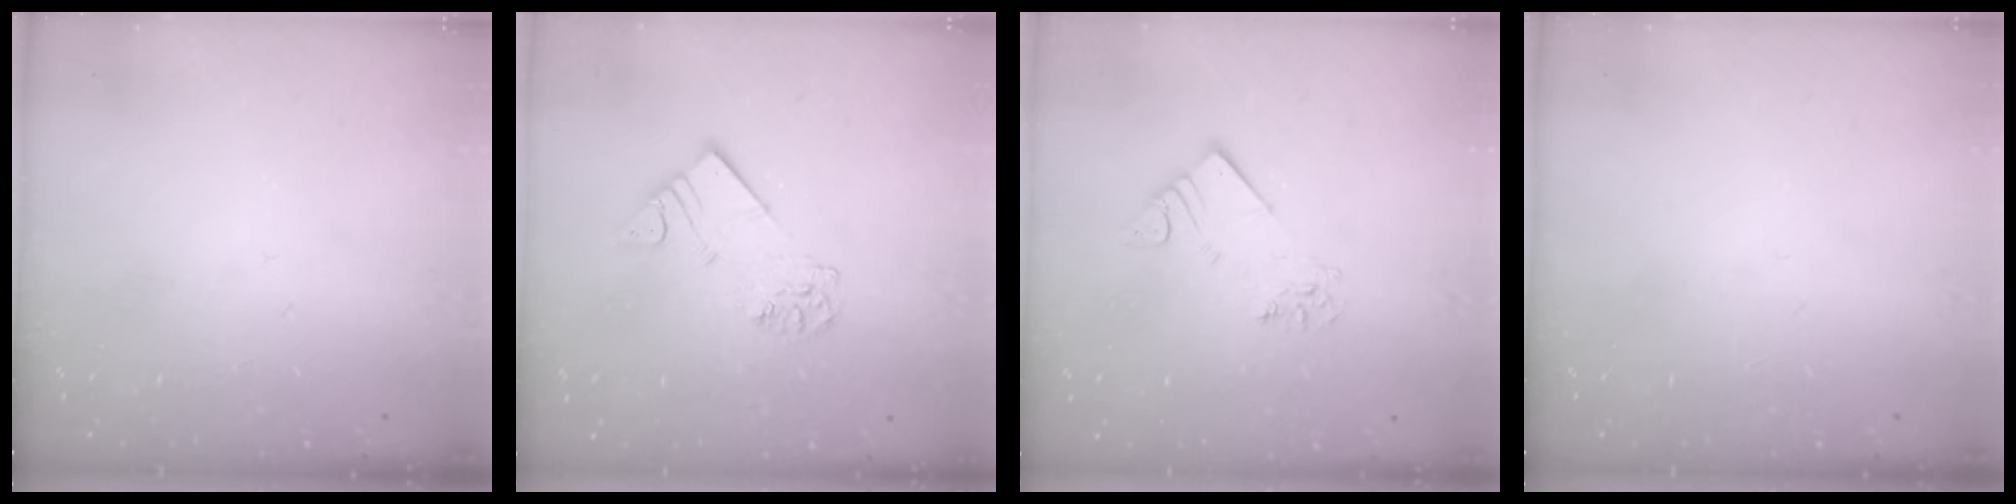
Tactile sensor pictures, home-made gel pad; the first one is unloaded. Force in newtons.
{"total": 7.7, "press": 7.7, "slide": 0.7}
{"total": 4.1, "press": 4.1, "slide": 0.3}
{"total": 0.0}